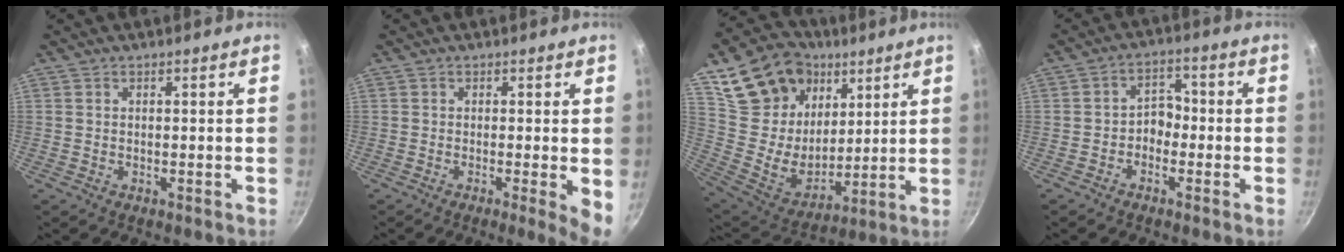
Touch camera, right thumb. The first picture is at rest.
{"total": 4.8, "force": [-0.5, 0.7, 4.7], "torque": [-0.053, -0.009, -0.008]}
{"total": 22.7, "force": [11.1, 16.6, 10.8], "torque": [-0.168, -0.054, 0.212]}
{"total": 4.5, "force": [-1.4, 3.4, 2.5], "torque": [-0.006, 0.026, -0.031]}